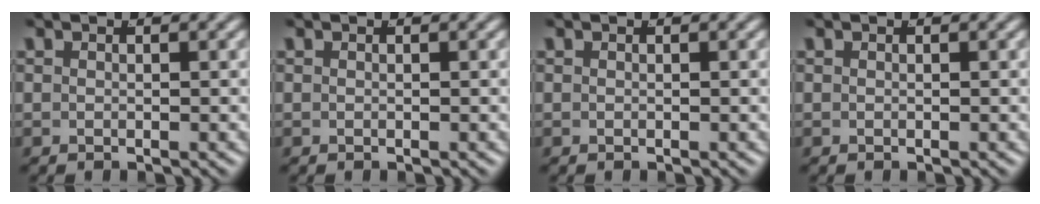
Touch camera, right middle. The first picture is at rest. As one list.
[{"total": 0.0}, {"total": 0.0}, {"total": 0.0}]